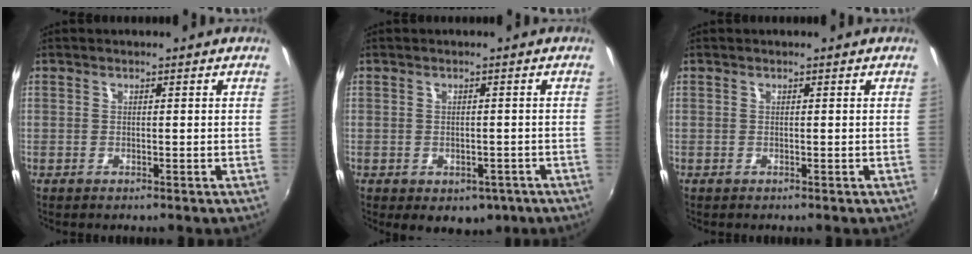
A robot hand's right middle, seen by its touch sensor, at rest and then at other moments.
{"total": 6.4, "force": [-3.4, 4.3, 3.3], "torque": [-0.060, -0.020, -0.034]}
{"total": 0.0}